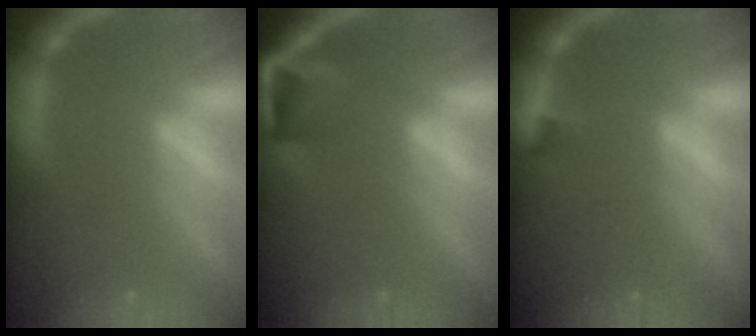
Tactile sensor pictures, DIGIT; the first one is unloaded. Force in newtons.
{"total": 4.4}
{"total": 0.9}